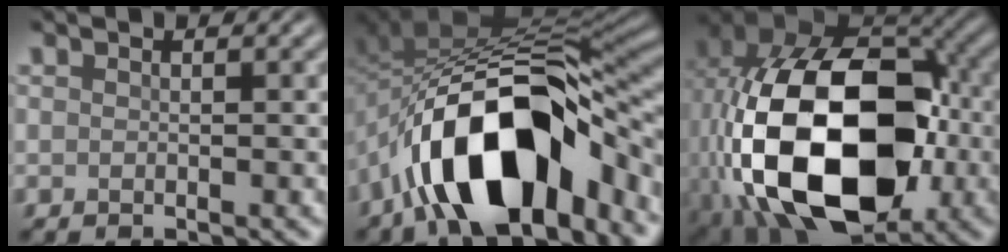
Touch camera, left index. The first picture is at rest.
{"total": 14.8, "force": [-6.6, 7.0, 11.2], "torque": [-0.176, 0.000, -0.113]}
{"total": 19.0, "force": [-2.9, 12.4, 14.1], "torque": [-0.298, -0.019, -0.044]}